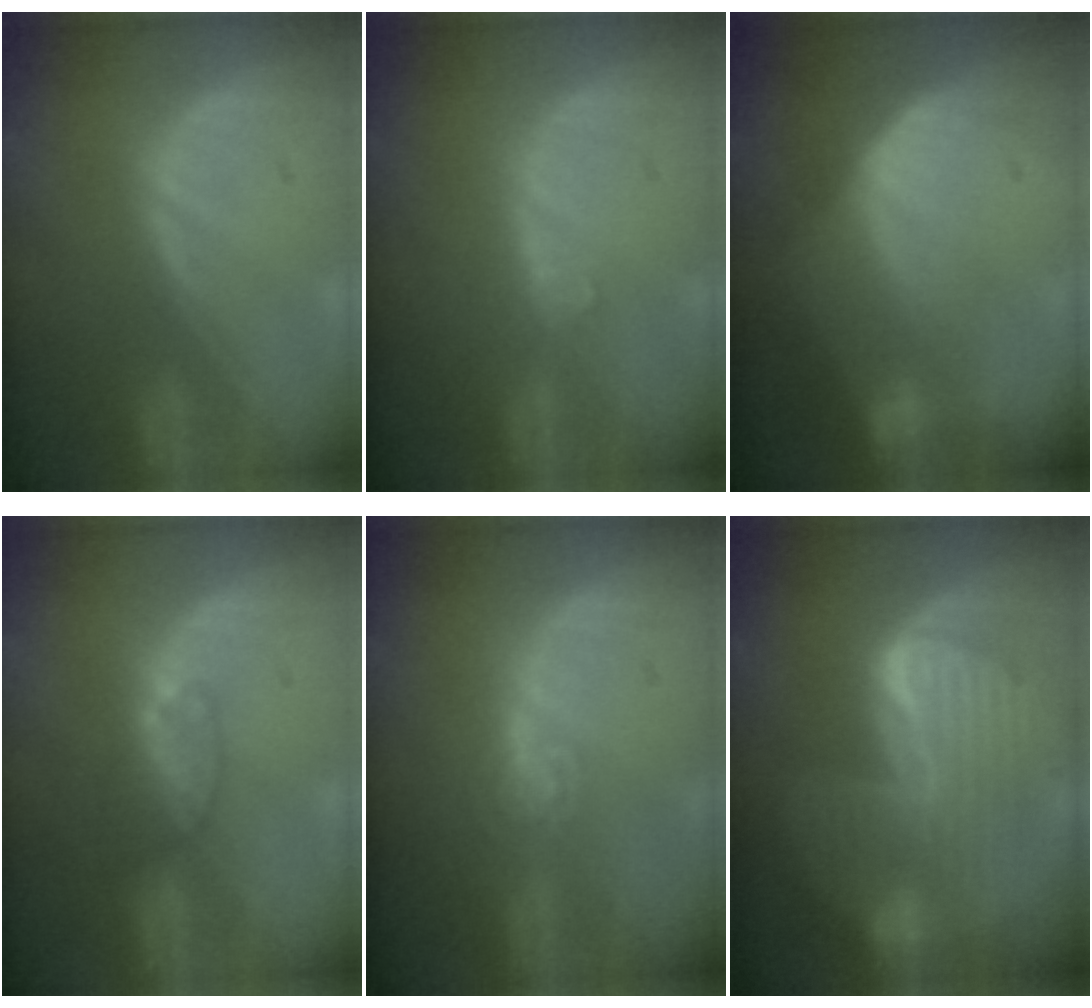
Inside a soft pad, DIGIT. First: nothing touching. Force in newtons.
{"total": 2.0, "press": 1.6, "slide": 1.1}
{"total": 7.4, "press": 6.4, "slide": 3.8}
{"total": 3.4, "press": 3.2, "slide": 0.9}
{"total": 4.0, "press": 3.6, "slide": 1.6}
{"total": 10.2, "press": 10.2, "slide": 0.9}